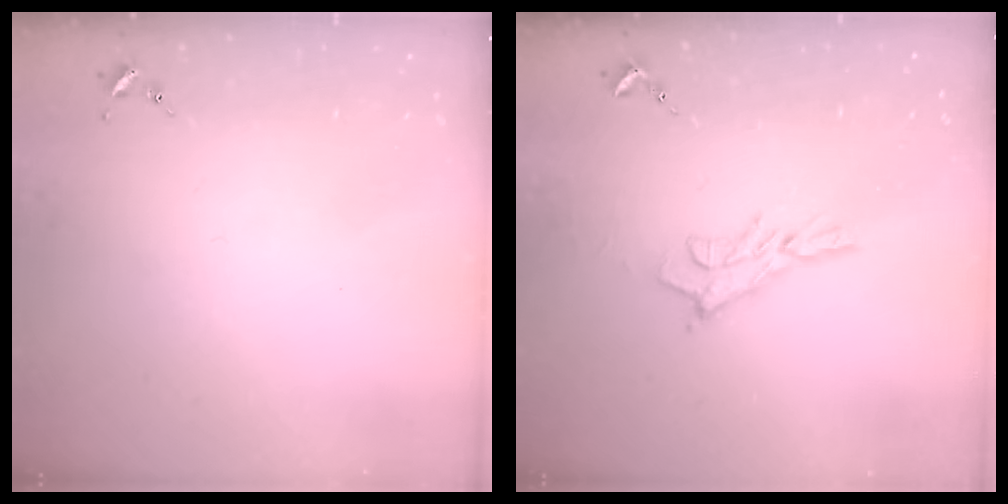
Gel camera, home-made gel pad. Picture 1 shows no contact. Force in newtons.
{"total": 9.9, "press": 9.9, "slide": 0.7}